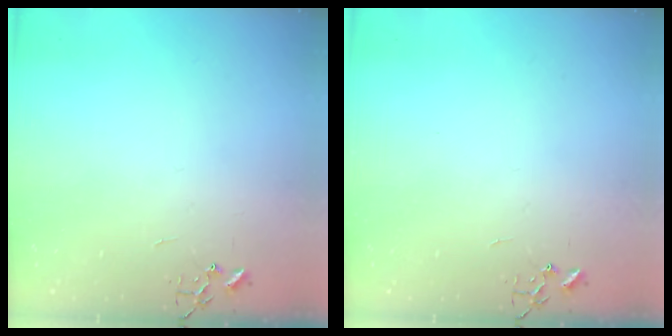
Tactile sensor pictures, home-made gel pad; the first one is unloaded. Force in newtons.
{"total": 0.0}